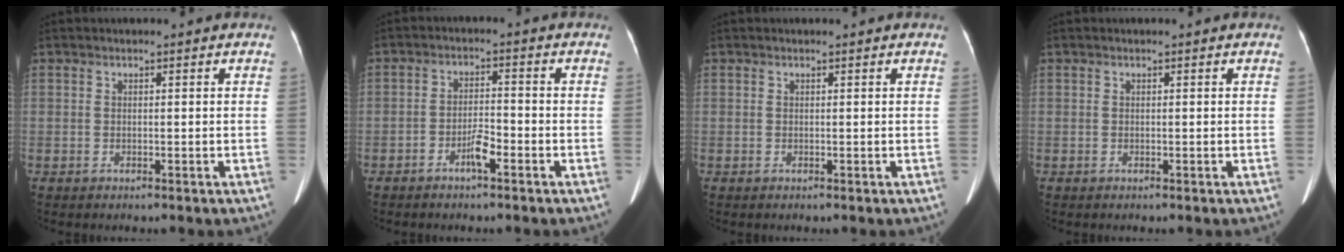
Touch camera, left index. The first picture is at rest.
{"total": 3.5, "force": [-2.2, 0.7, 2.6], "torque": [-0.051, 0.004, -0.041]}
{"total": 0.0}
{"total": 0.0}